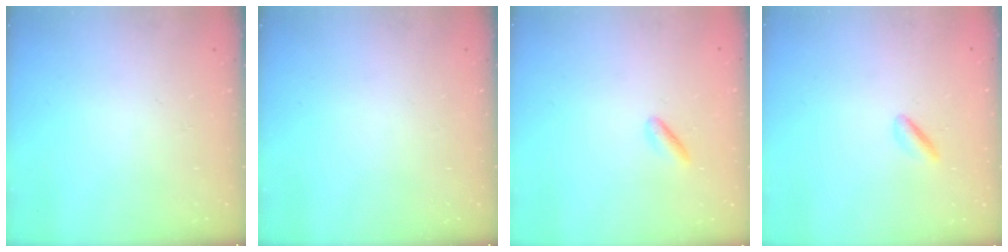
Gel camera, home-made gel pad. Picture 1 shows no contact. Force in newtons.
{"total": 0.0}
{"total": 1.2, "press": 1.0, "slide": 0.6}
{"total": 1.6, "press": 1.3, "slide": 0.8}